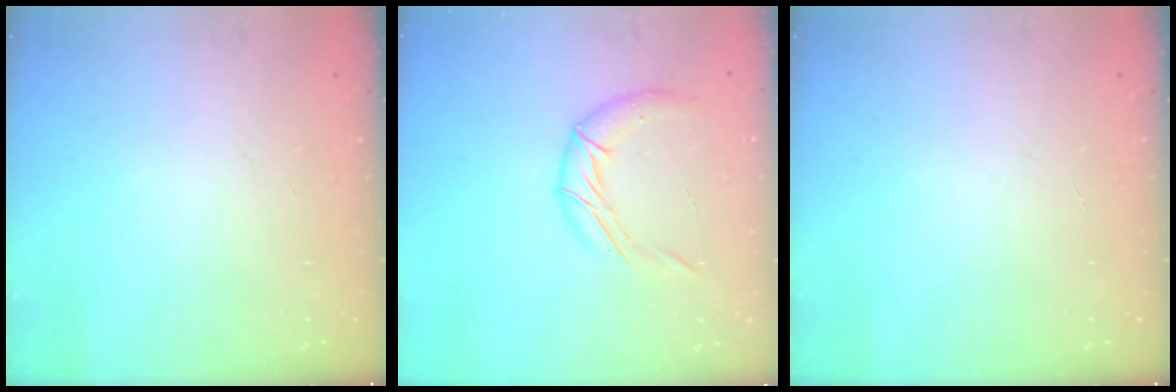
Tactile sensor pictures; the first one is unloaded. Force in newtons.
{"total": 10.8, "press": 10.7, "slide": 1.3}
{"total": 0.0}